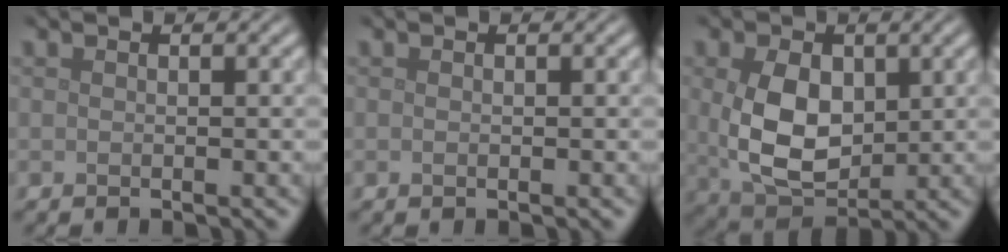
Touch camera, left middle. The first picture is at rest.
{"total": 0.0}
{"total": 7.1, "force": [0.6, 4.7, 5.2], "torque": [-0.115, -0.009, 0.022]}